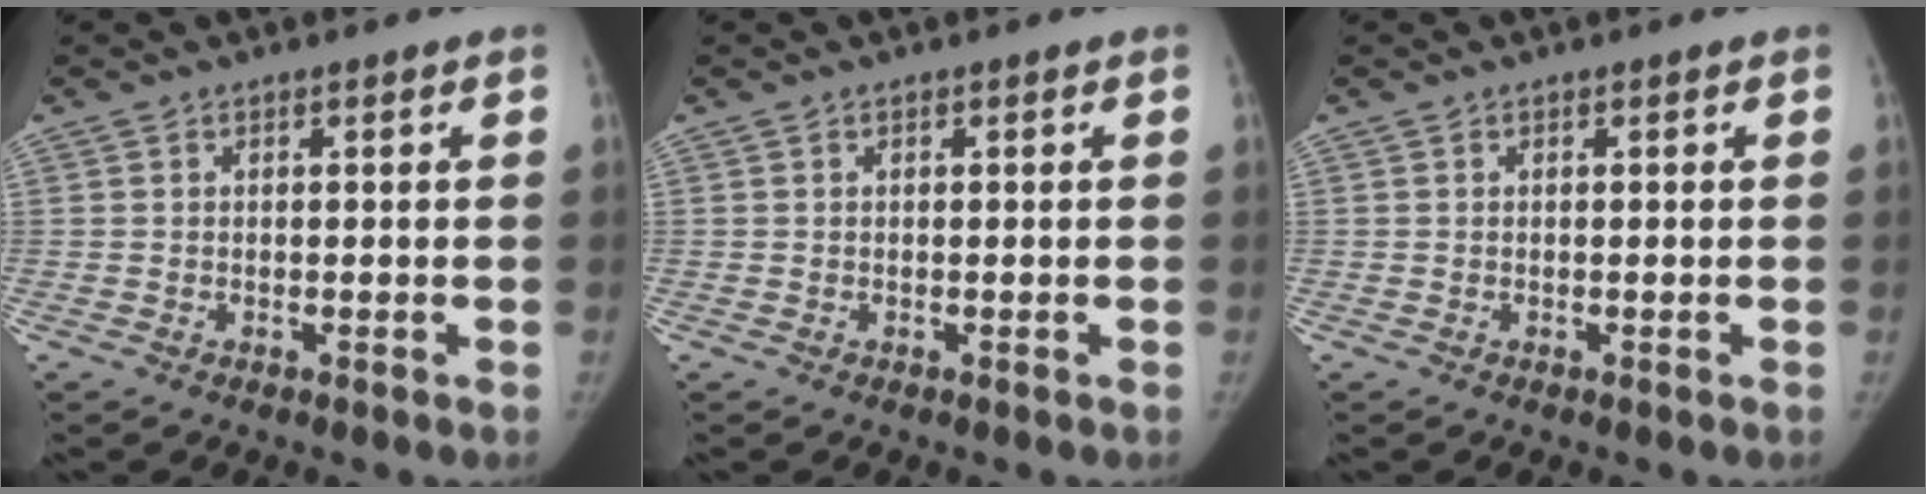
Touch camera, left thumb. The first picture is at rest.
{"total": 0.0}
{"total": 0.0}